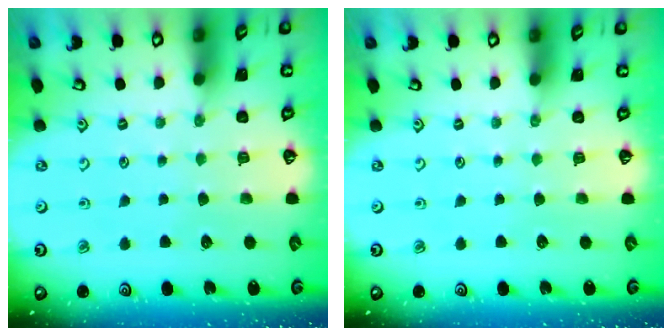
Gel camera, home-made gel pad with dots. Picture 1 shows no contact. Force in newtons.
{"total": 0.0}